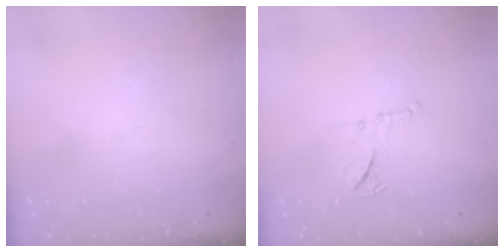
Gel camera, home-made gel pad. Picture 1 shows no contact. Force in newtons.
{"total": 9.1, "press": 9.1, "slide": 0.2}